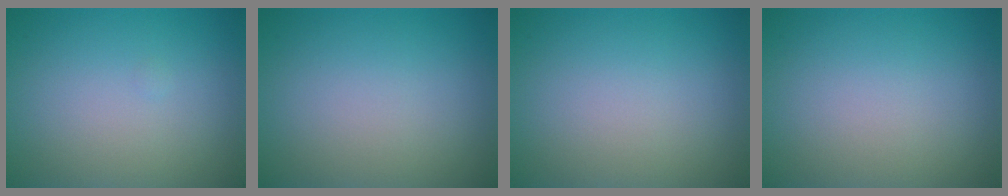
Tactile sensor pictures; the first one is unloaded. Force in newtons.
{"total": 0.0}
{"total": 0.0}
{"total": 0.0}